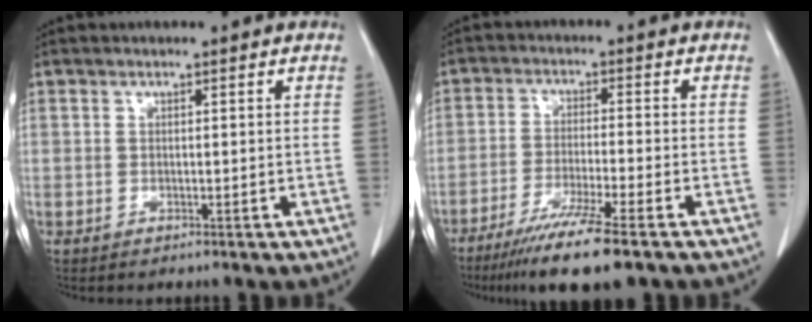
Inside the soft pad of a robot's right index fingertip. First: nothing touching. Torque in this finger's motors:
{"motor_torque": [1.20, -0.94, 0.36, 0.13]}